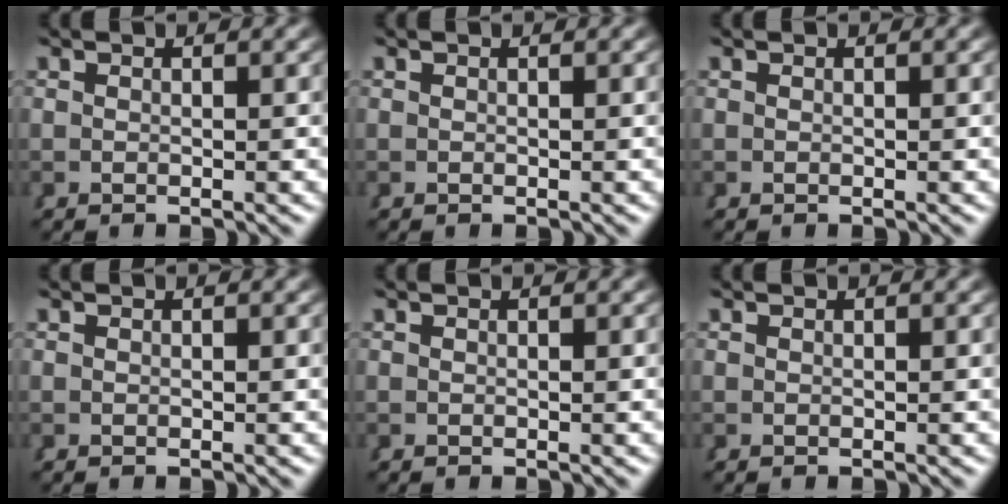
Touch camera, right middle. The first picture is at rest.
{"total": 0.0}
{"total": 0.0}
{"total": 0.0}
{"total": 0.0}
{"total": 0.0}